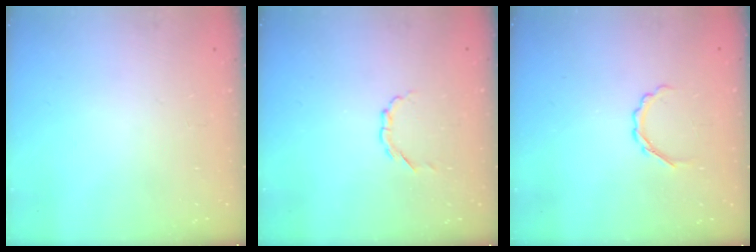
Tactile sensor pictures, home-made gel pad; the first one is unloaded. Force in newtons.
{"total": 2.7, "press": 2.5, "slide": 1.0}
{"total": 3.5, "press": 3.4, "slide": 1.0}